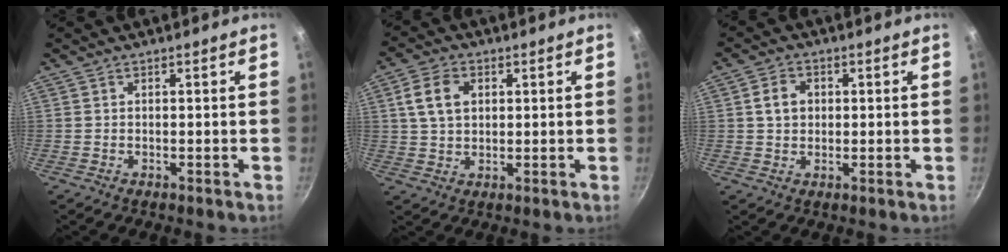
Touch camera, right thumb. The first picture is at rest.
{"total": 7.2, "force": [1.9, 5.1, 4.7], "torque": [-0.076, 0.004, 0.034]}
{"total": 4.6, "force": [0.7, 3.8, 2.6], "torque": [-0.031, 0.007, 0.010]}